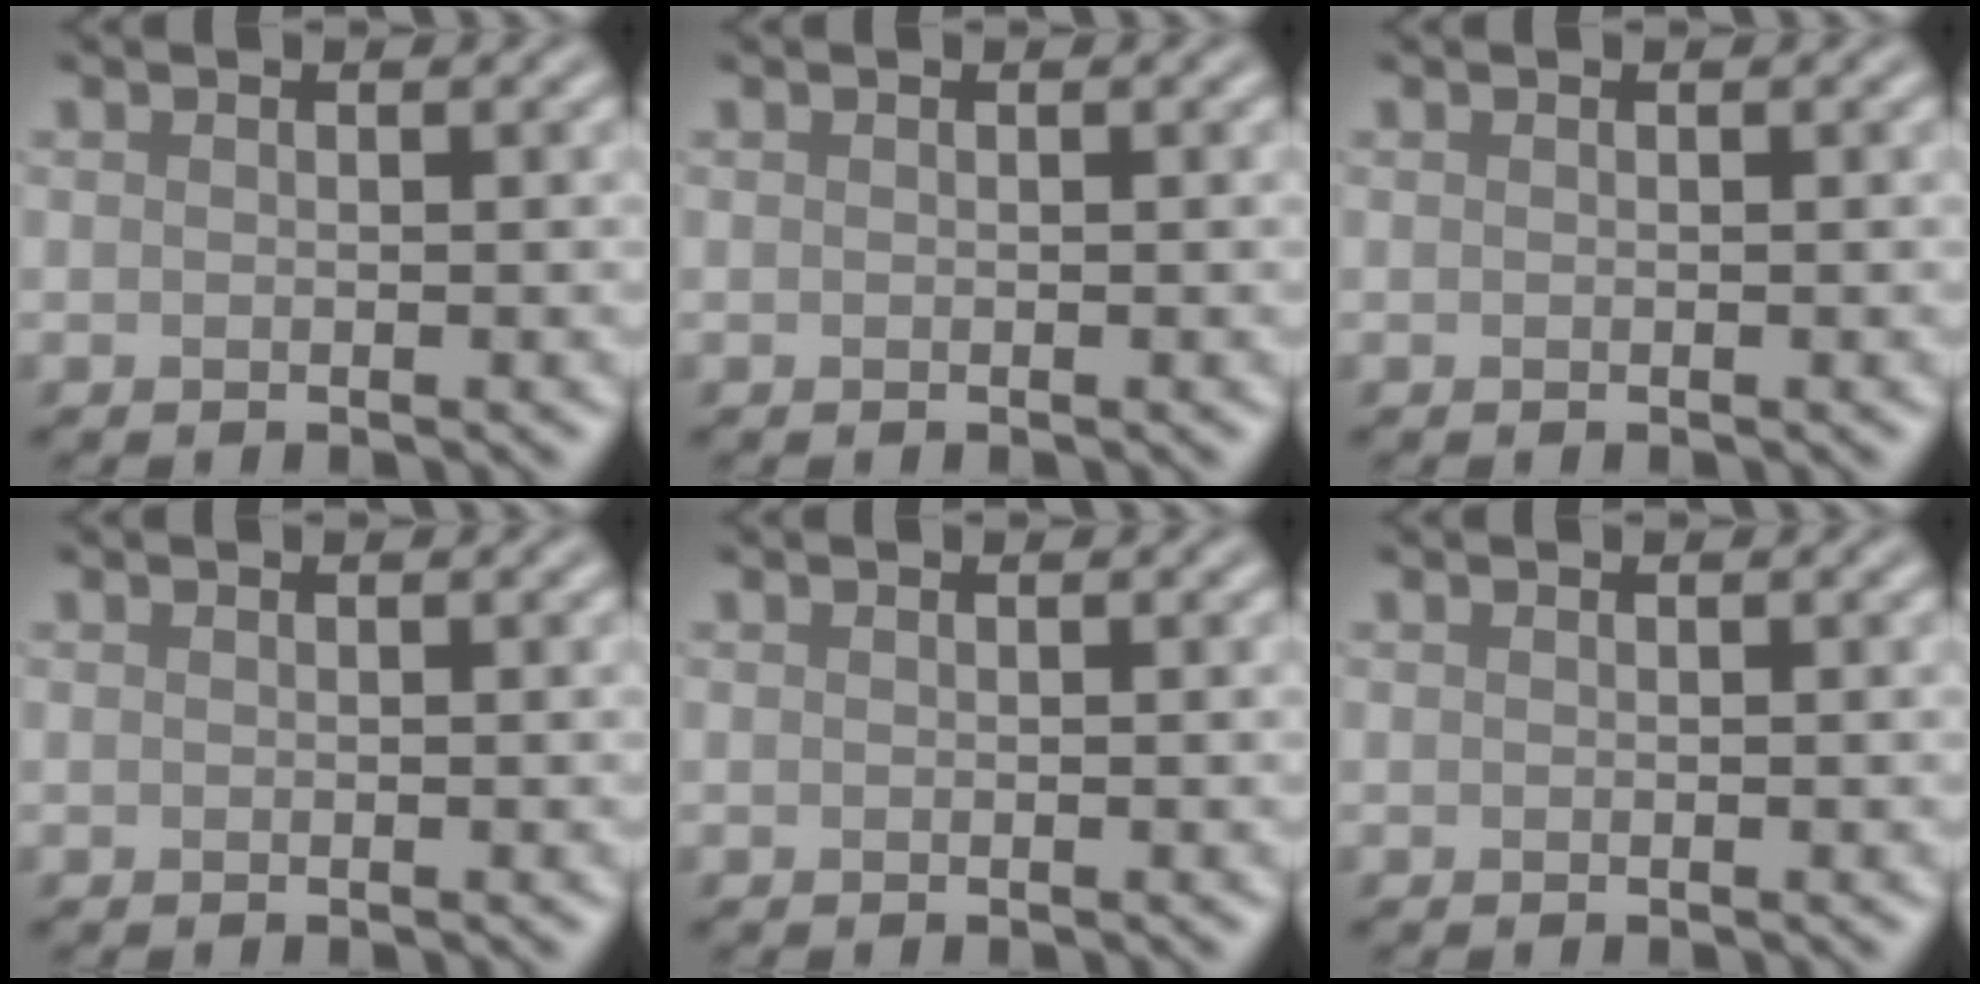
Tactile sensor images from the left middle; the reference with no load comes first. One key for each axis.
{"total": 0.0}
{"total": 0.0}
{"total": 0.0}
{"total": 0.0}
{"total": 0.0}